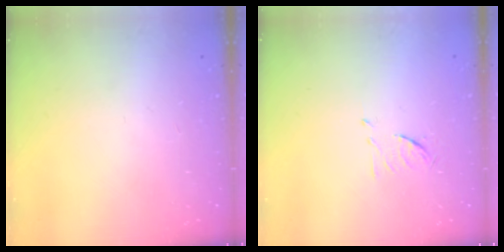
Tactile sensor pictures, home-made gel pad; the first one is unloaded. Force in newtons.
{"total": 6.3, "press": 6.2, "slide": 1.0}